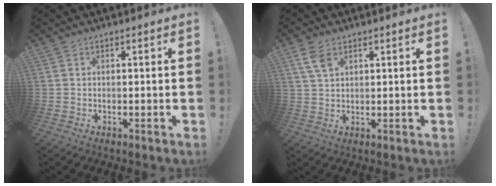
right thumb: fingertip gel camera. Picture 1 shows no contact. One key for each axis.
{"total": 5.3, "fx": 2.9, "fy": 2.8, "fz": 3.5, "tx": -0.061, "ty": -0.010, "tz": 0.054}